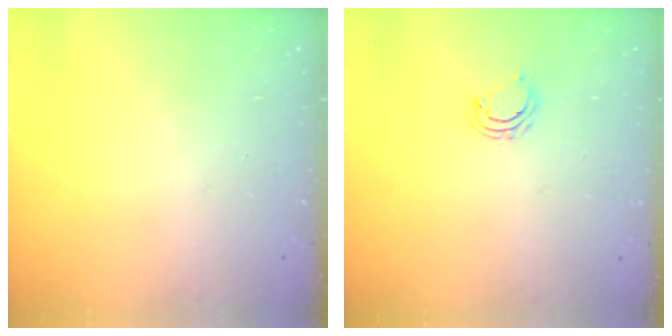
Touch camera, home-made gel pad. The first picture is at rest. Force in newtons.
{"total": 4.7, "press": 4.6, "slide": 0.3}